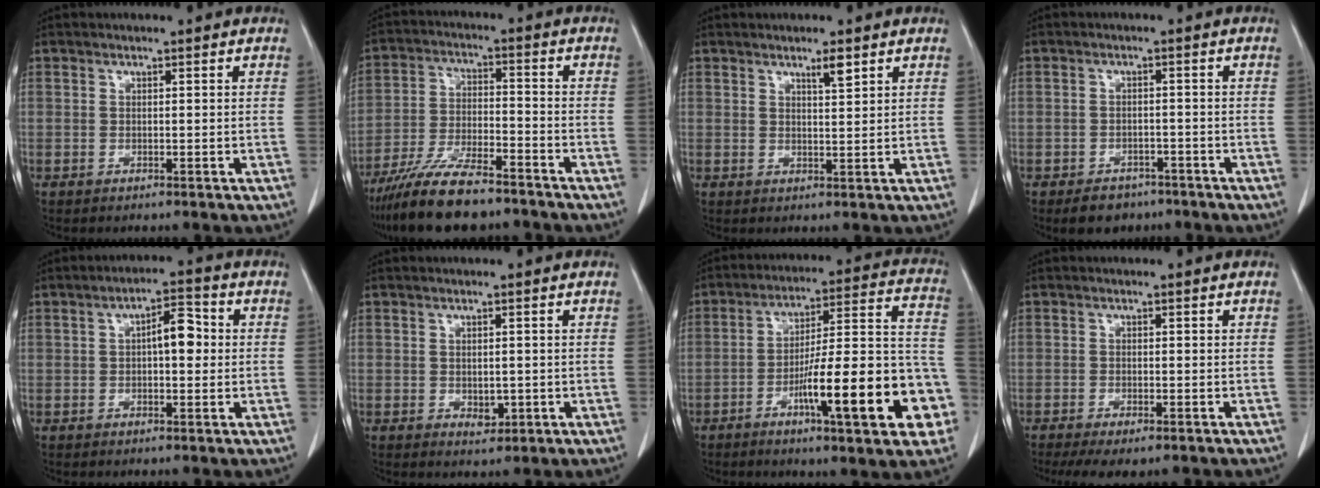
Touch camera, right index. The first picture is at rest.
{"total": 12.4, "force": [-10.3, 2.3, 6.4], "torque": [-0.117, -0.019, -0.180]}
{"total": 2.4, "force": [1.7, 0.2, 1.7], "torque": [-0.033, -0.002, 0.029]}
{"total": 4.7, "force": [-3.5, 3.0, 1.2], "torque": [-0.016, 0.005, -0.048]}
{"total": 5.2, "force": [0.5, 1.9, 4.8], "torque": [-0.074, 0.017, 0.005]}
{"total": 2.2, "force": [-0.4, 1.5, 1.6], "torque": [-0.021, -0.001, 0.000]}
{"total": 20.3, "force": [-7.7, 2.8, 18.6], "torque": [-0.231, 0.022, -0.106]}
{"total": 6.4, "force": [-4.7, 1.9, 3.8], "torque": [-0.052, -0.012, -0.070]}